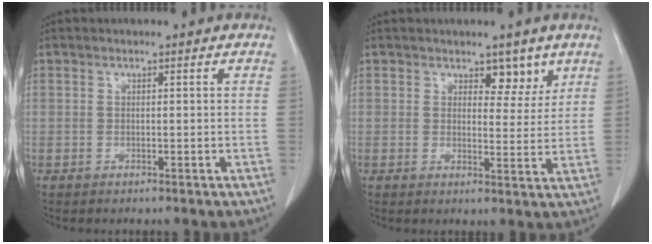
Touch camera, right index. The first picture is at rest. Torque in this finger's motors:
{"motor_torque": [0.09, 0.05, 0.06, 0.01]}